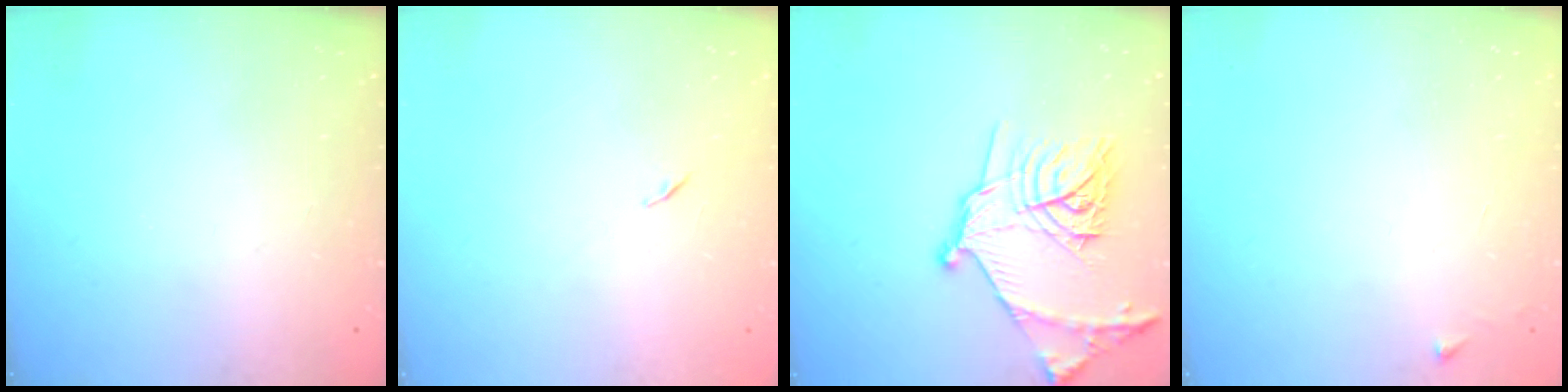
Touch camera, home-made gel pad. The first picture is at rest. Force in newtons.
{"total": 5.3, "press": 4.8, "slide": 2.2}
{"total": 21.1, "press": 21.0, "slide": 1.2}
{"total": 2.6, "press": 2.6, "slide": 0.3}